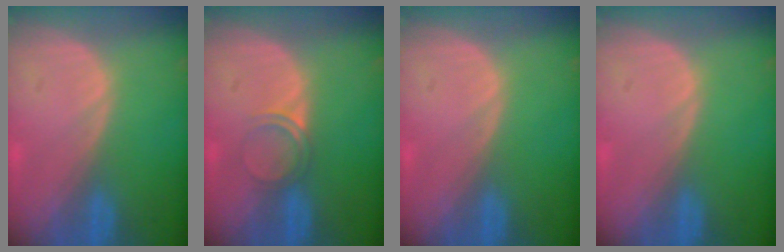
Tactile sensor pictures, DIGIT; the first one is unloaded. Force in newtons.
{"total": 2.5, "press": 2.1, "slide": 1.2}
{"total": 0.0}
{"total": 0.0}